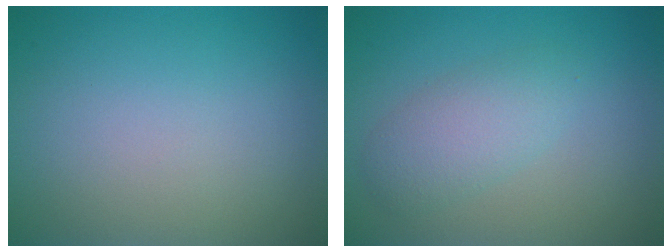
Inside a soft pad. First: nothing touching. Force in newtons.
{"total": 3.1, "press": 3.1, "slide": 0.2}